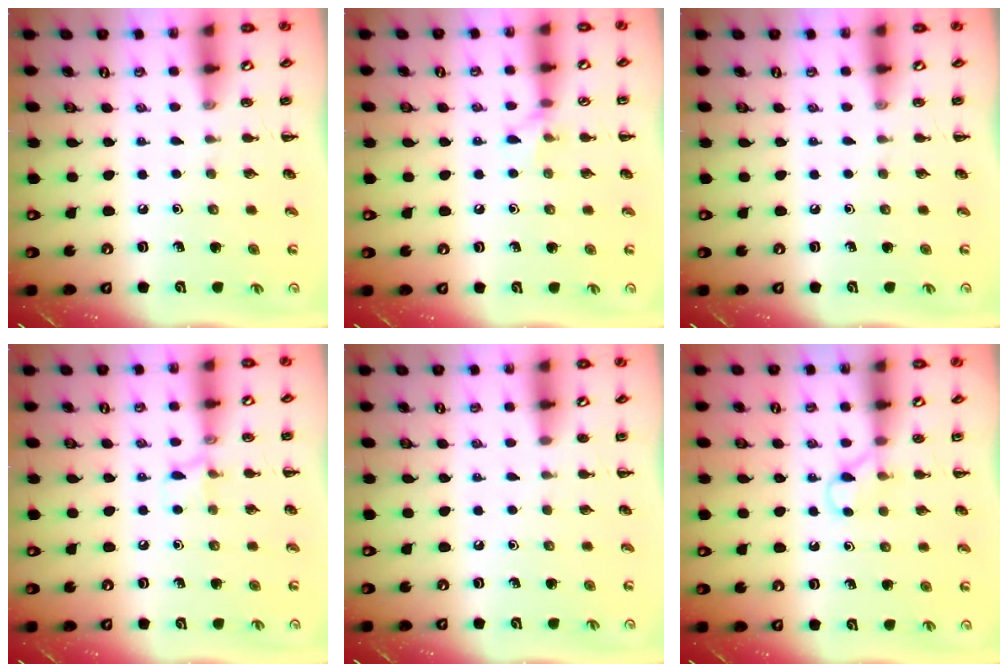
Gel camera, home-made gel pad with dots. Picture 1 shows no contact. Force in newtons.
{"total": 5.6, "press": 5.4, "slide": 1.6}
{"total": 0.0}
{"total": 6.6, "press": 6.4, "slide": 1.8}
{"total": 1.9, "press": 1.9, "slide": 0.4}
{"total": 2.9, "press": 2.7, "slide": 0.9}